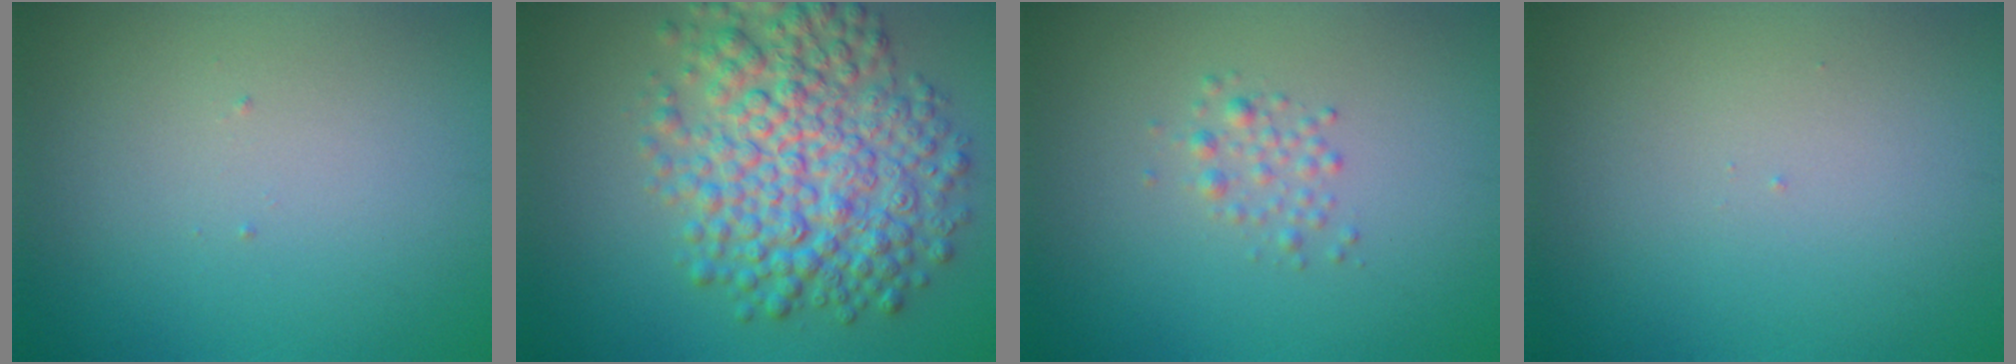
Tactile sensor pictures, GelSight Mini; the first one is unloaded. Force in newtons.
{"total": 8.5, "press": 8.5, "slide": 0.1}
{"total": 1.3, "press": 1.3, "slide": 0.0}
{"total": 0.0}